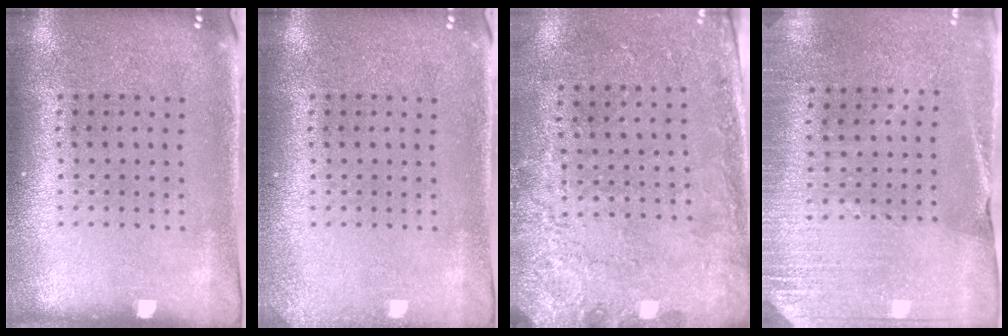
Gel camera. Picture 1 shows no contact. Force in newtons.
{"total": 1.1, "press": 1.1, "slide": 0.1}
{"total": 2.7, "press": 2.2, "slide": 1.5}
{"total": 2.6, "press": 2.5, "slide": 0.6}